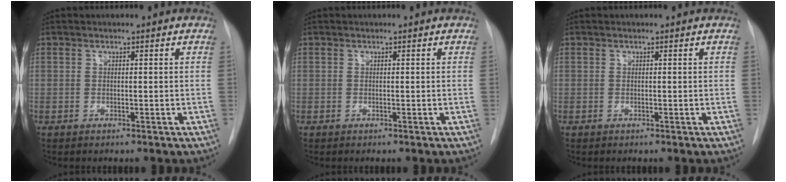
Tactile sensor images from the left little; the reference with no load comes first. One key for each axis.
{"total": 0.0}
{"total": 0.0}